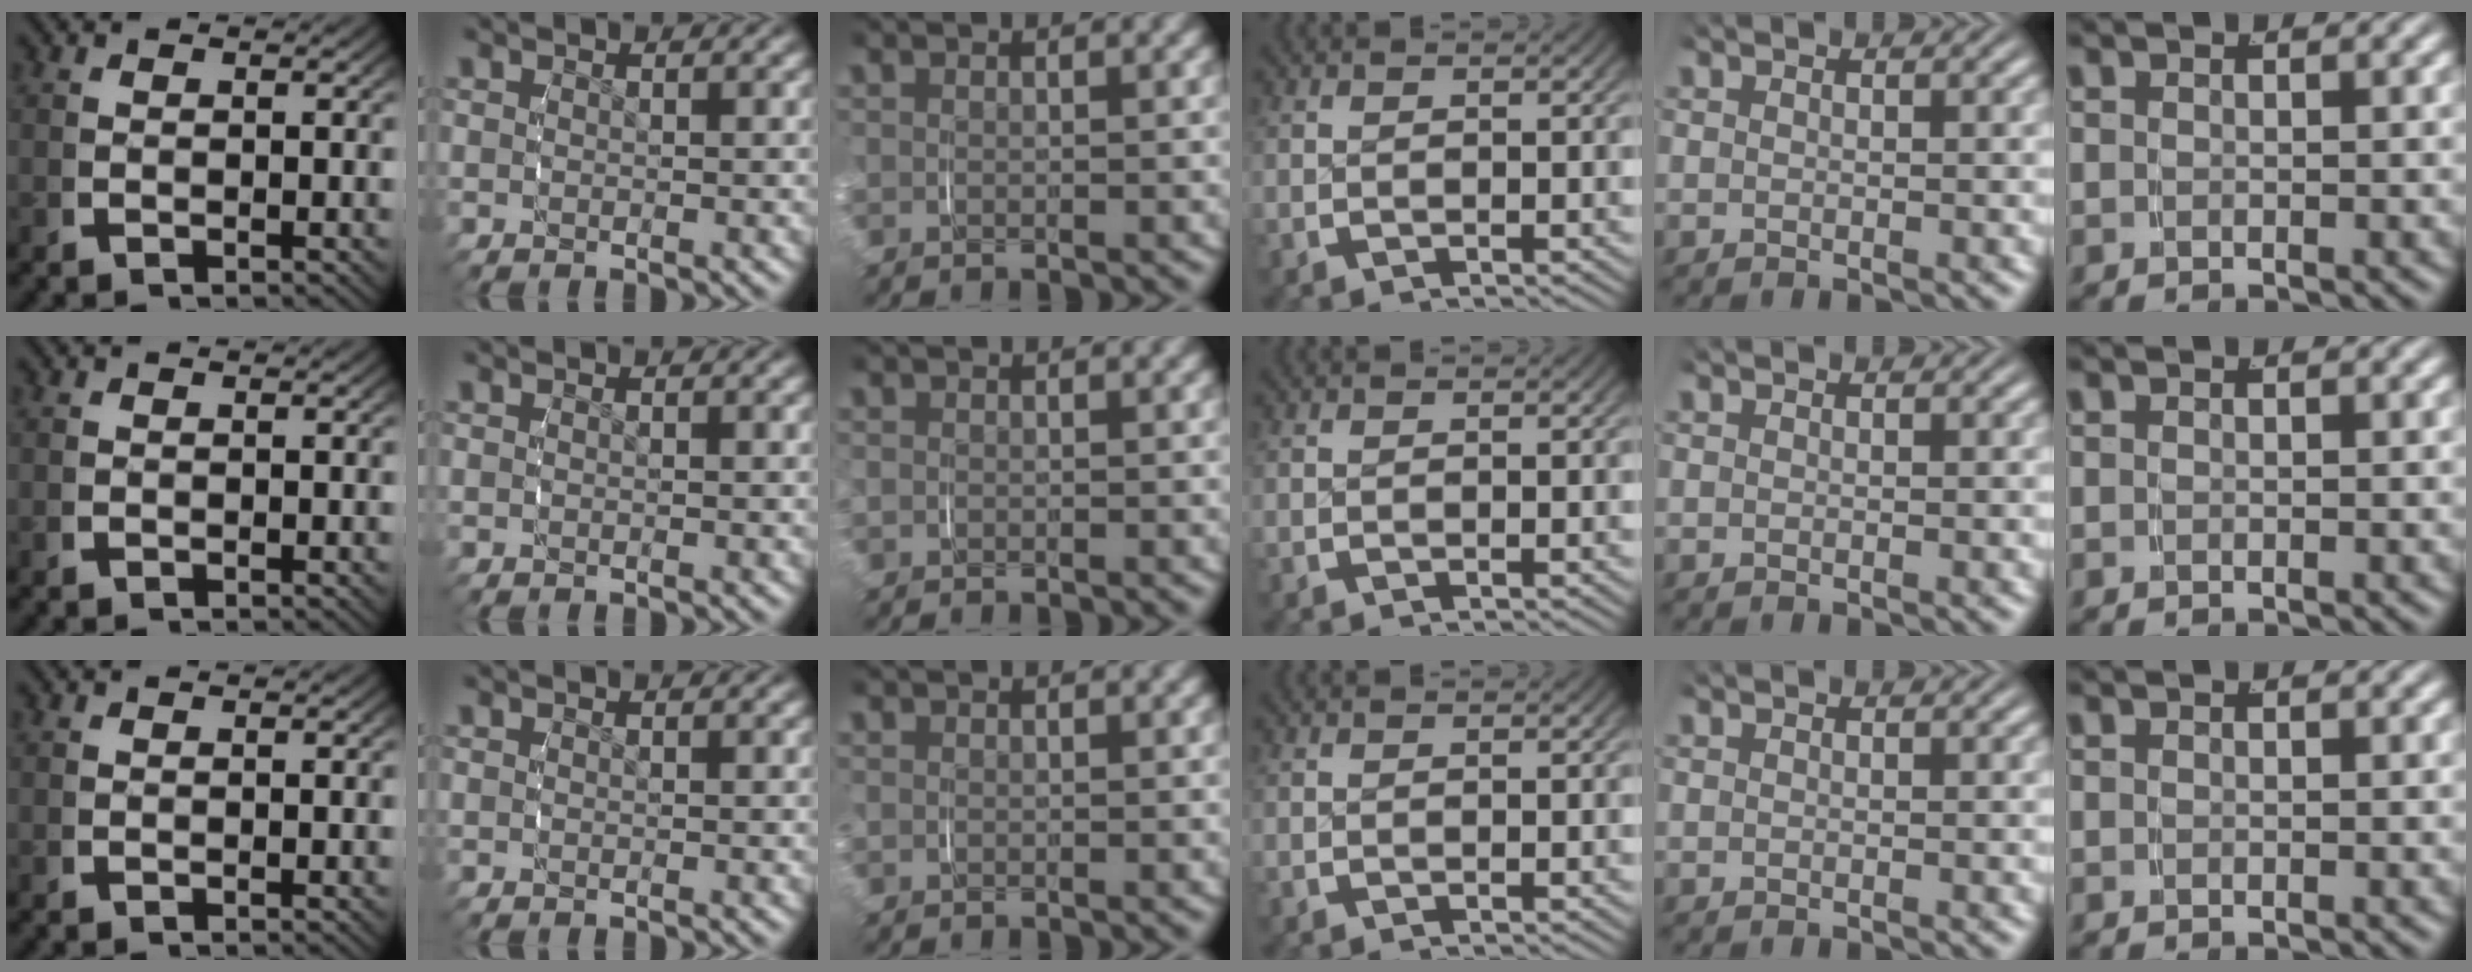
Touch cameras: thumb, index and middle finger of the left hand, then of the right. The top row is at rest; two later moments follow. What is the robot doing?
{"motion": "grasp_and_lifting", "object": "paper towel"}